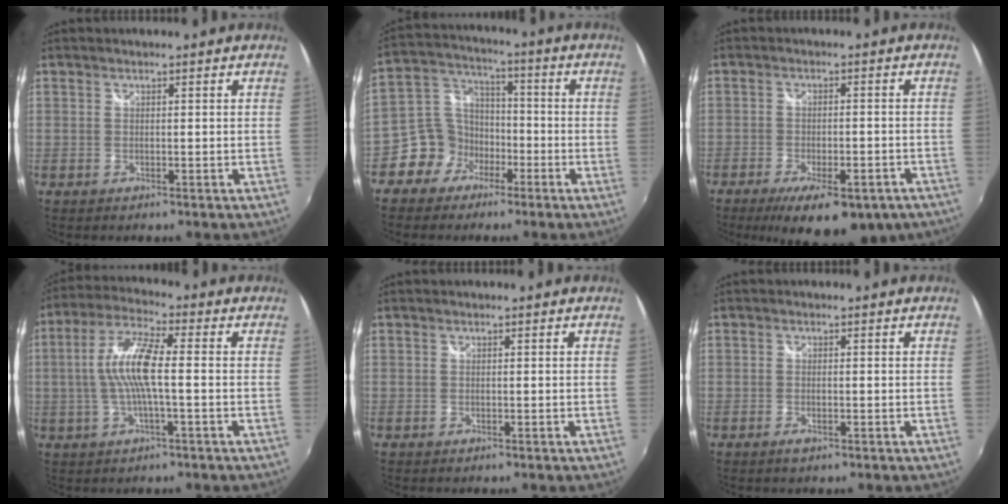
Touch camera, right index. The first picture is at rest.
{"total": 9.1, "force": [-5.0, 7.5, 1.7], "torque": [-0.048, 0.038, -0.090]}
{"total": 16.4, "force": [-11.2, 5.9, 10.4], "torque": [-0.186, -0.035, -0.150]}
{"total": 10.0, "force": [-0.5, 1.7, 9.8], "torque": [-0.200, 0.009, -0.011]}
{"total": 0.0}
{"total": 1.4, "force": [-0.7, 0.5, 1.2], "torque": [-0.022, -0.003, -0.011]}